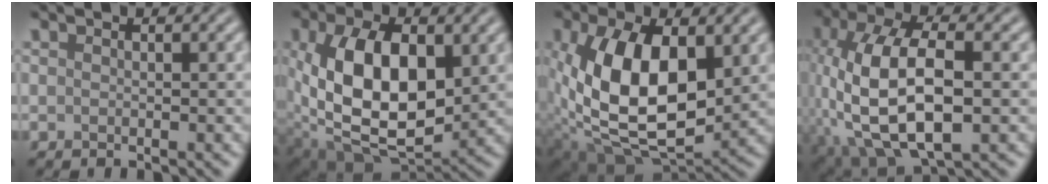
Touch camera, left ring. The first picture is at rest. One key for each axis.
{"total": 12.7, "fx": 1.4, "fy": 7.5, "fz": 10.2, "tx": -0.203, "ty": -0.006, "tz": 0.029}
{"total": 12.2, "fx": 1.1, "fy": 6.8, "fz": 10.1, "tx": -0.205, "ty": -0.005, "tz": 0.026}
{"total": 12.0, "fx": -1.6, "fy": 5.9, "fz": 10.3, "tx": -0.225, "ty": 0.001, "tz": -0.031}